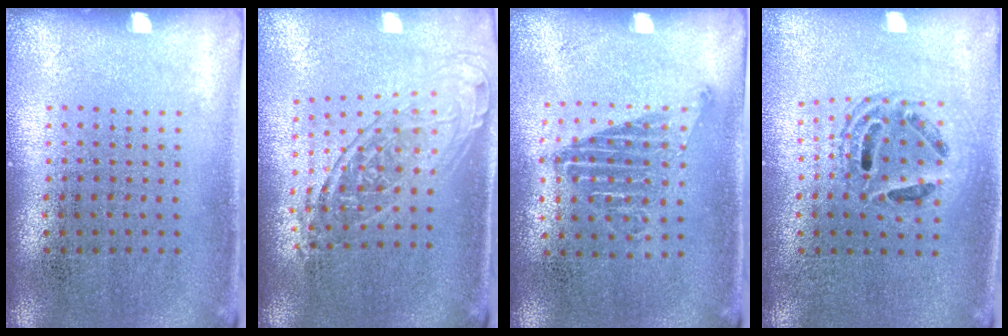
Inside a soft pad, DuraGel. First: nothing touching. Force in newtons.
{"total": 1.7, "press": 1.3, "slide": 1.0}
{"total": 1.1, "press": 1.0, "slide": 0.5}
{"total": 1.3, "press": 1.2, "slide": 0.6}